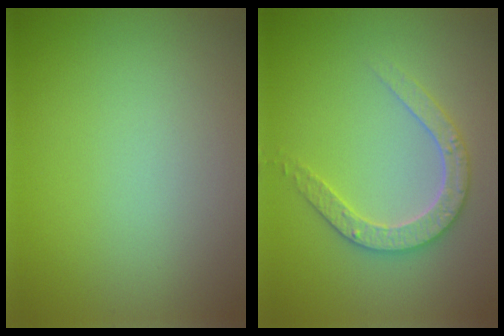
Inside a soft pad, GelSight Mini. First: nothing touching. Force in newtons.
{"total": 2.9, "press": 2.9, "slide": 0.5}